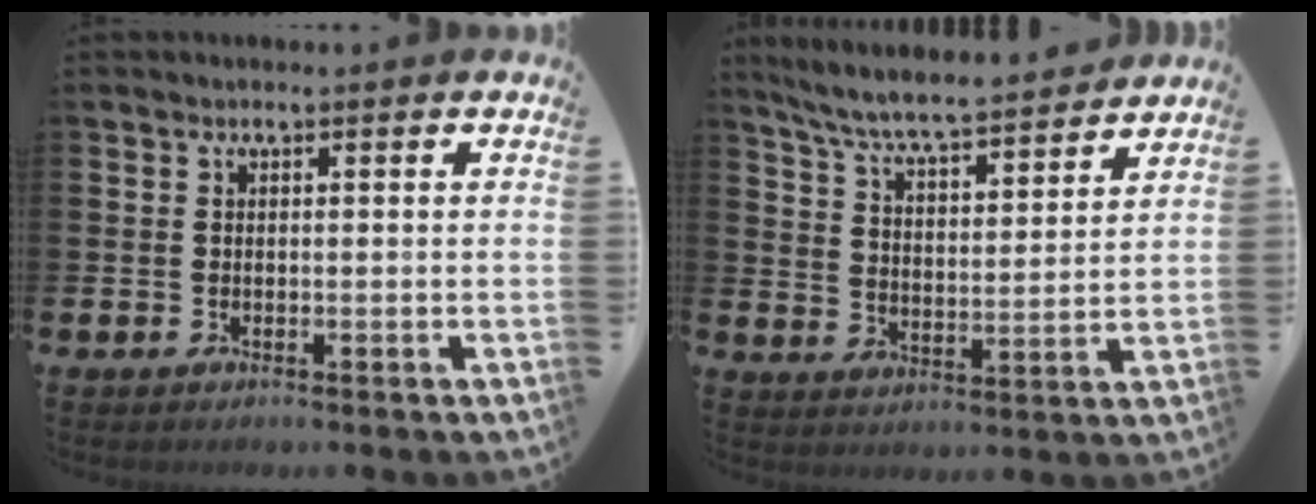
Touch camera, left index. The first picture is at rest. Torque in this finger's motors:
{"motor_torque": [0.99, -1.15, 0.59, 0.21]}